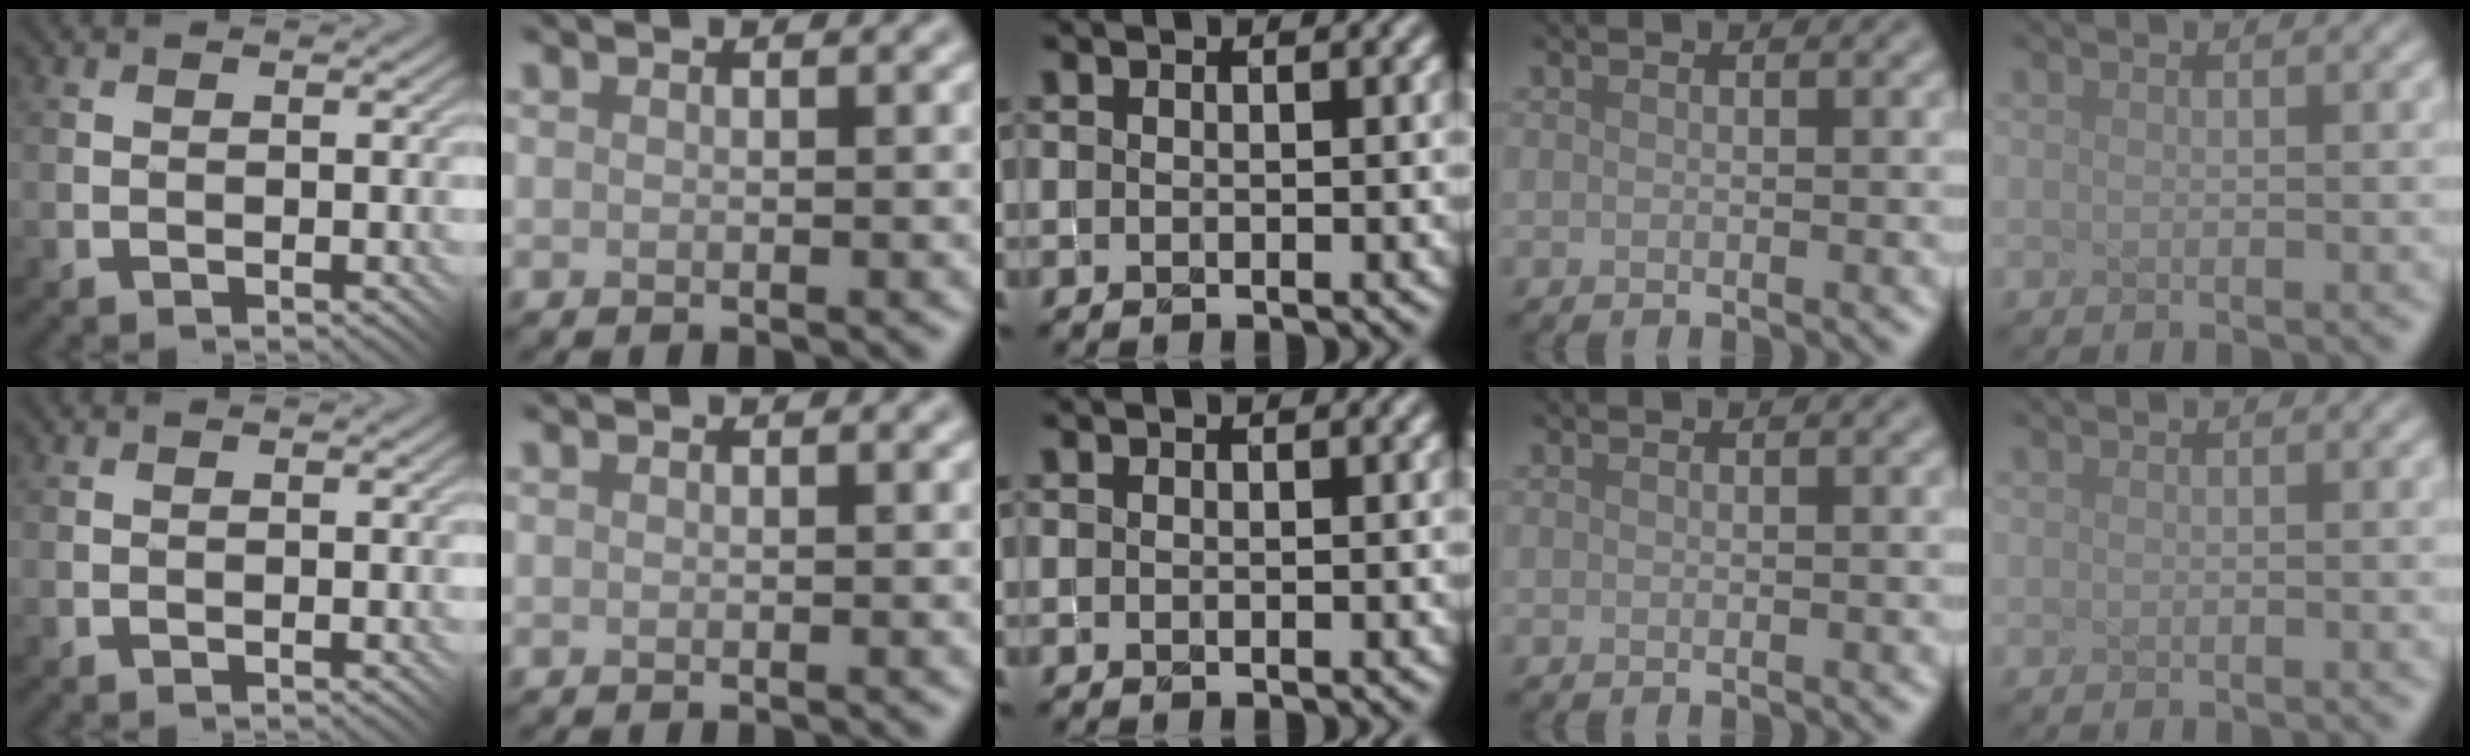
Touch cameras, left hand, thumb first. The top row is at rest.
{}